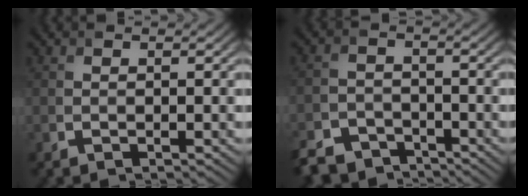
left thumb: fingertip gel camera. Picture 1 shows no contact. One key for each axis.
{"total": 6.0, "fx": -4.9, "fy": 2.9, "fz": 1.8, "tx": -0.040, "ty": -0.012, "tz": -0.099}